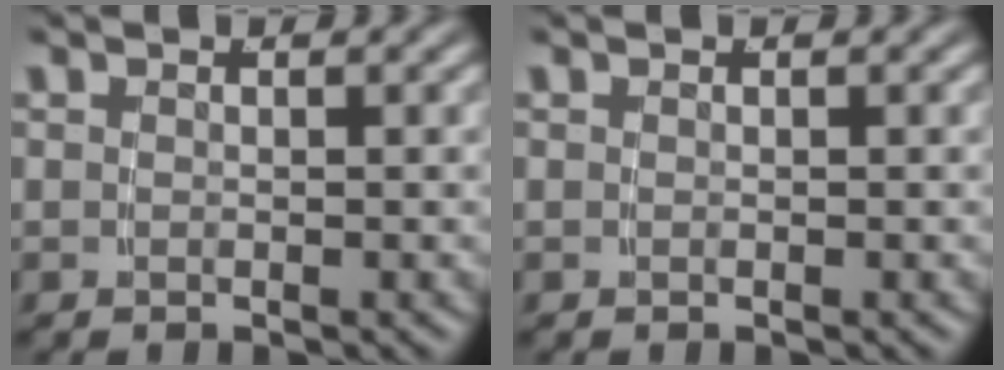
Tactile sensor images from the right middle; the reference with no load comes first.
{"total": 0.0}